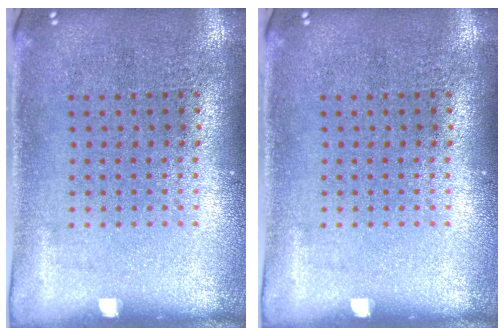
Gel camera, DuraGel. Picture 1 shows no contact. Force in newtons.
{"total": 0.0}